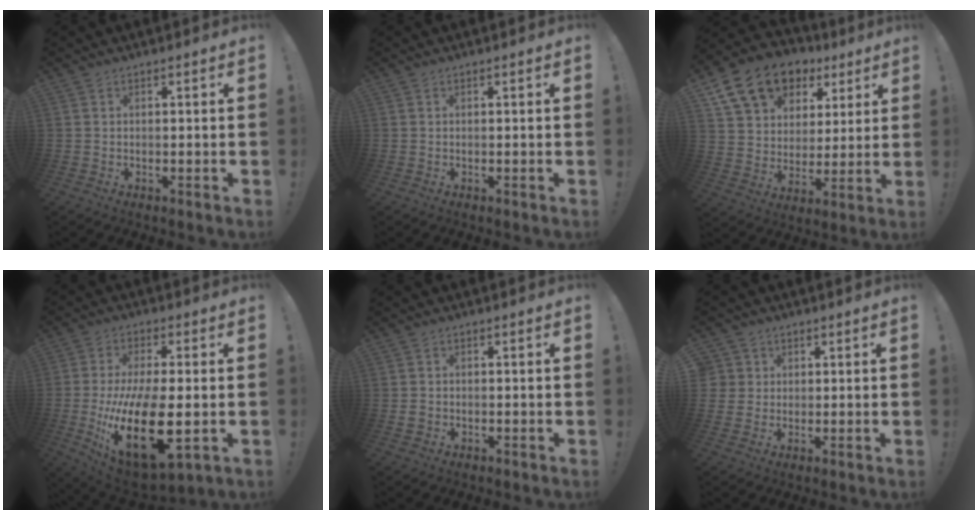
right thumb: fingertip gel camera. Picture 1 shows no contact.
{"total": 0.0}
{"total": 17.8, "force": [10.4, 11.8, 8.2], "torque": [-0.134, -0.053, 0.197]}
{"total": 23.2, "force": [-4.0, 10.2, 20.5], "torque": [-0.385, -0.007, -0.051]}
{"total": 1.8, "force": [-0.5, 1.6, 0.8], "torque": [-0.019, 0.006, -0.008]}
{"total": 3.8, "force": [1.1, 3.6, 0.6], "torque": [-0.023, 0.005, 0.024]}